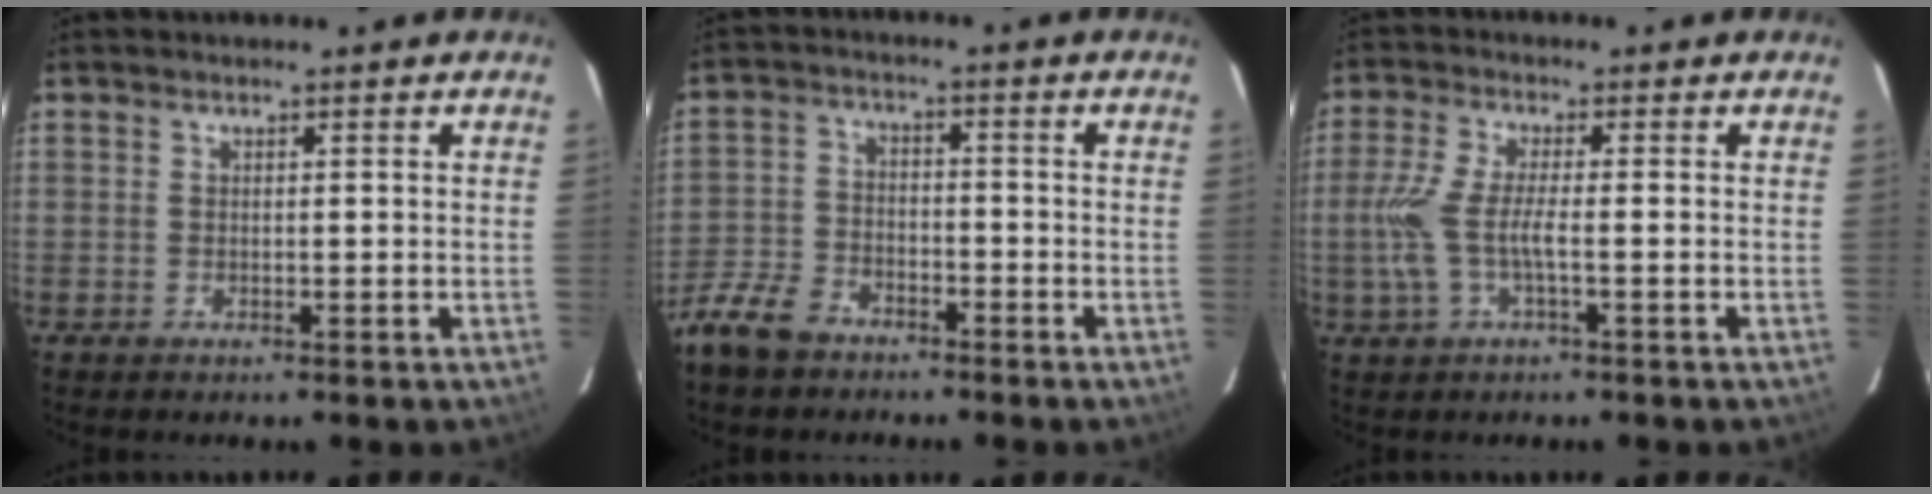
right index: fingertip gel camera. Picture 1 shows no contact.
{"total": 8.8, "force": [-6.6, 4.6, 3.6], "torque": [-0.097, 0.006, -0.130]}
{"total": 6.7, "force": [-1.5, 1.2, 6.4], "torque": [-0.145, -0.003, -0.027]}